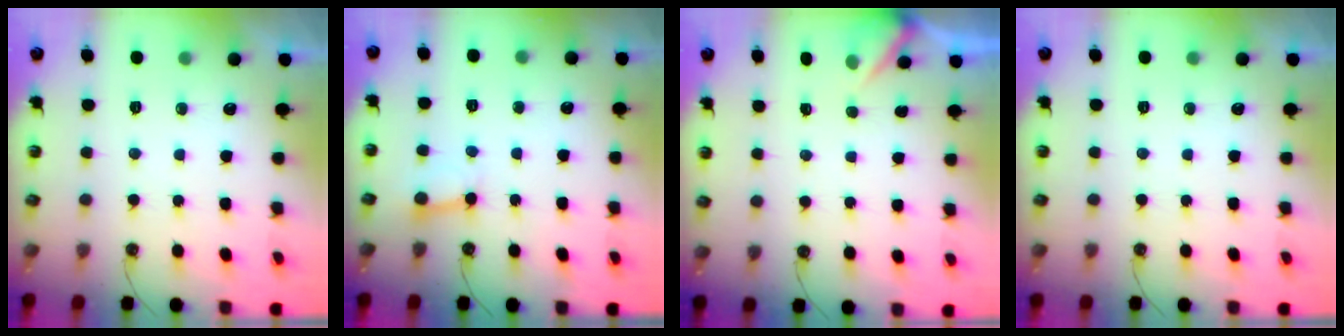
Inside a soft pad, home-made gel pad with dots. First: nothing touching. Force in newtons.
{"total": 5.0, "press": 5.0, "slide": 0.5}
{"total": 3.1, "press": 3.1, "slide": 0.3}
{"total": 0.0}